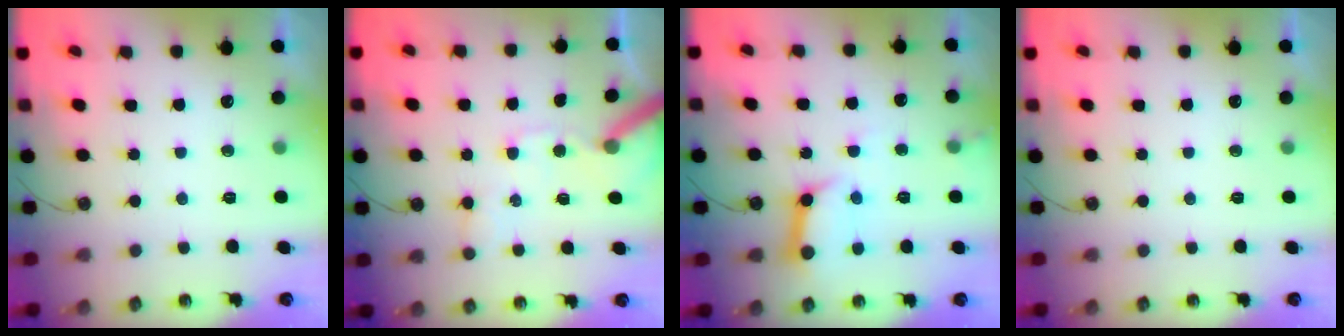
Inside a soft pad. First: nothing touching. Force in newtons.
{"total": 11.1, "press": 11.0, "slide": 1.5}
{"total": 11.5, "press": 11.4, "slide": 1.3}
{"total": 0.0}